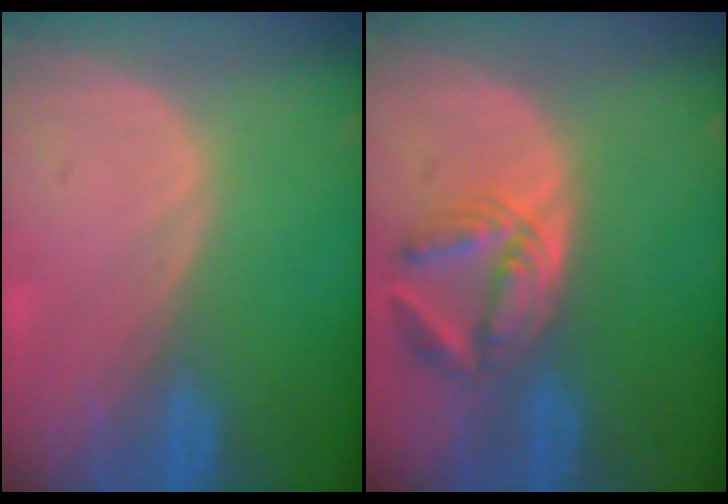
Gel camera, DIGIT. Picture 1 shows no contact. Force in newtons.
{"total": 5.6, "press": 5.6, "slide": 0.8}